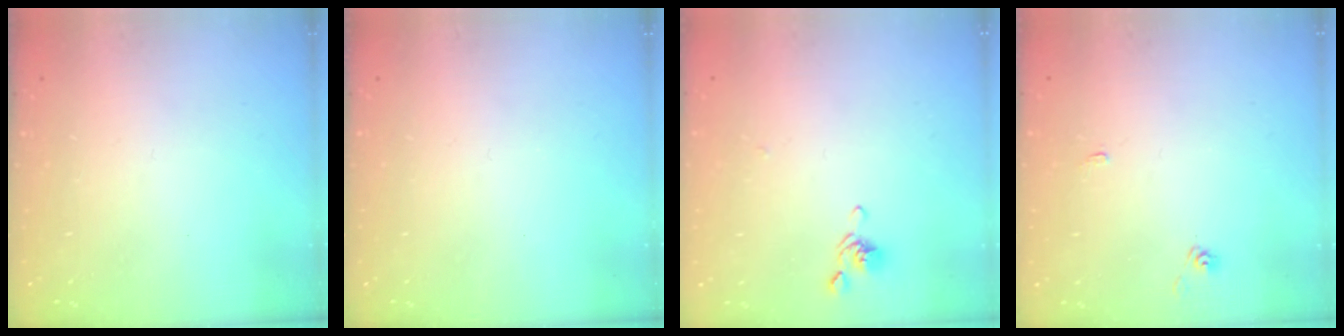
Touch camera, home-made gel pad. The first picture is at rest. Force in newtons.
{"total": 0.0}
{"total": 2.1, "press": 2.0, "slide": 0.7}
{"total": 3.9, "press": 3.9, "slide": 0.3}